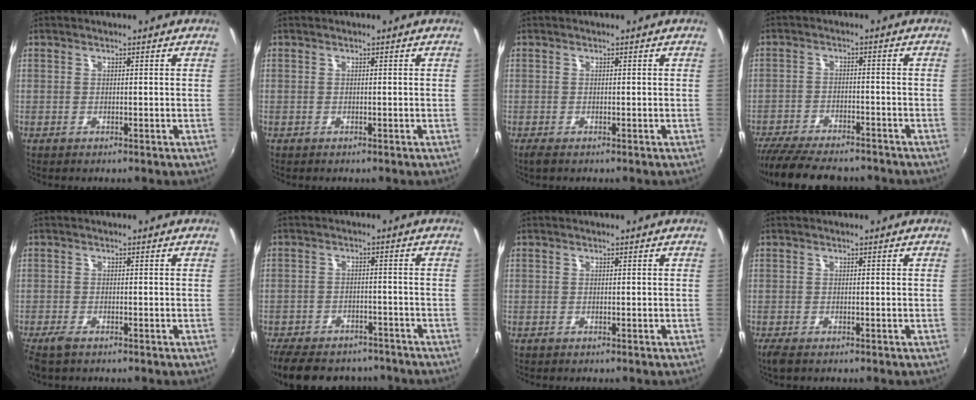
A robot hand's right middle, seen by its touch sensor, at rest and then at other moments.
{"total": 0.0}
{"total": 1.2, "force": [-0.7, 0.4, 0.8], "torque": [-0.018, -0.006, -0.013]}
{"total": 16.4, "force": [-13.8, 4.7, 7.4], "torque": [-0.161, -0.035, -0.216]}
{"total": 2.9, "force": [-2.2, 1.0, 1.7], "torque": [-0.043, -0.011, -0.042]}
{"total": 17.1, "force": [-14.0, 7.3, 6.8], "torque": [-0.161, -0.003, -0.198]}
{"total": 0.0}
{"total": 2.2, "force": [-1.5, 0.8, 1.5], "torque": [-0.030, -0.011, -0.026]}